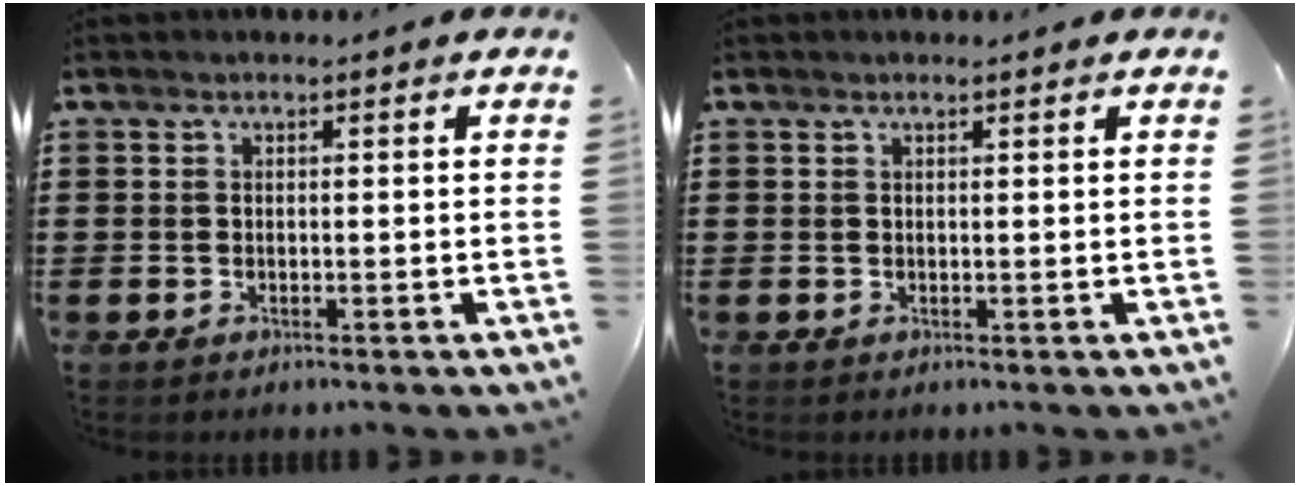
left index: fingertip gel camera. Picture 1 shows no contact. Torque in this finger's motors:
{"motor_torque": [0.43, 0.36, 0.03, 0.01]}